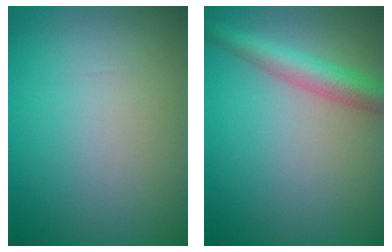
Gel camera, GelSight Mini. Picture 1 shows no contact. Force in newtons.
{"total": 3.9, "press": 3.9, "slide": 0.1}